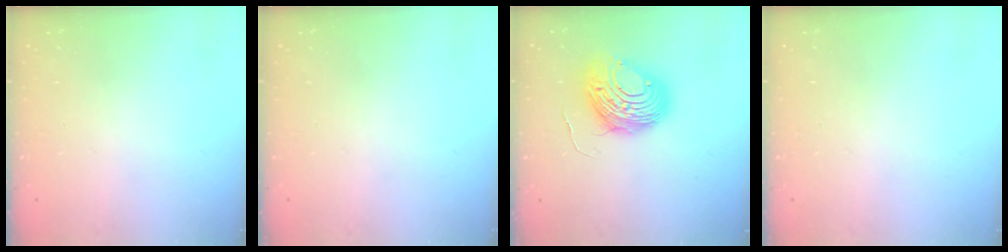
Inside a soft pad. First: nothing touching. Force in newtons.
{"total": 0.0}
{"total": 11.8, "press": 11.7, "slide": 1.2}
{"total": 0.0}